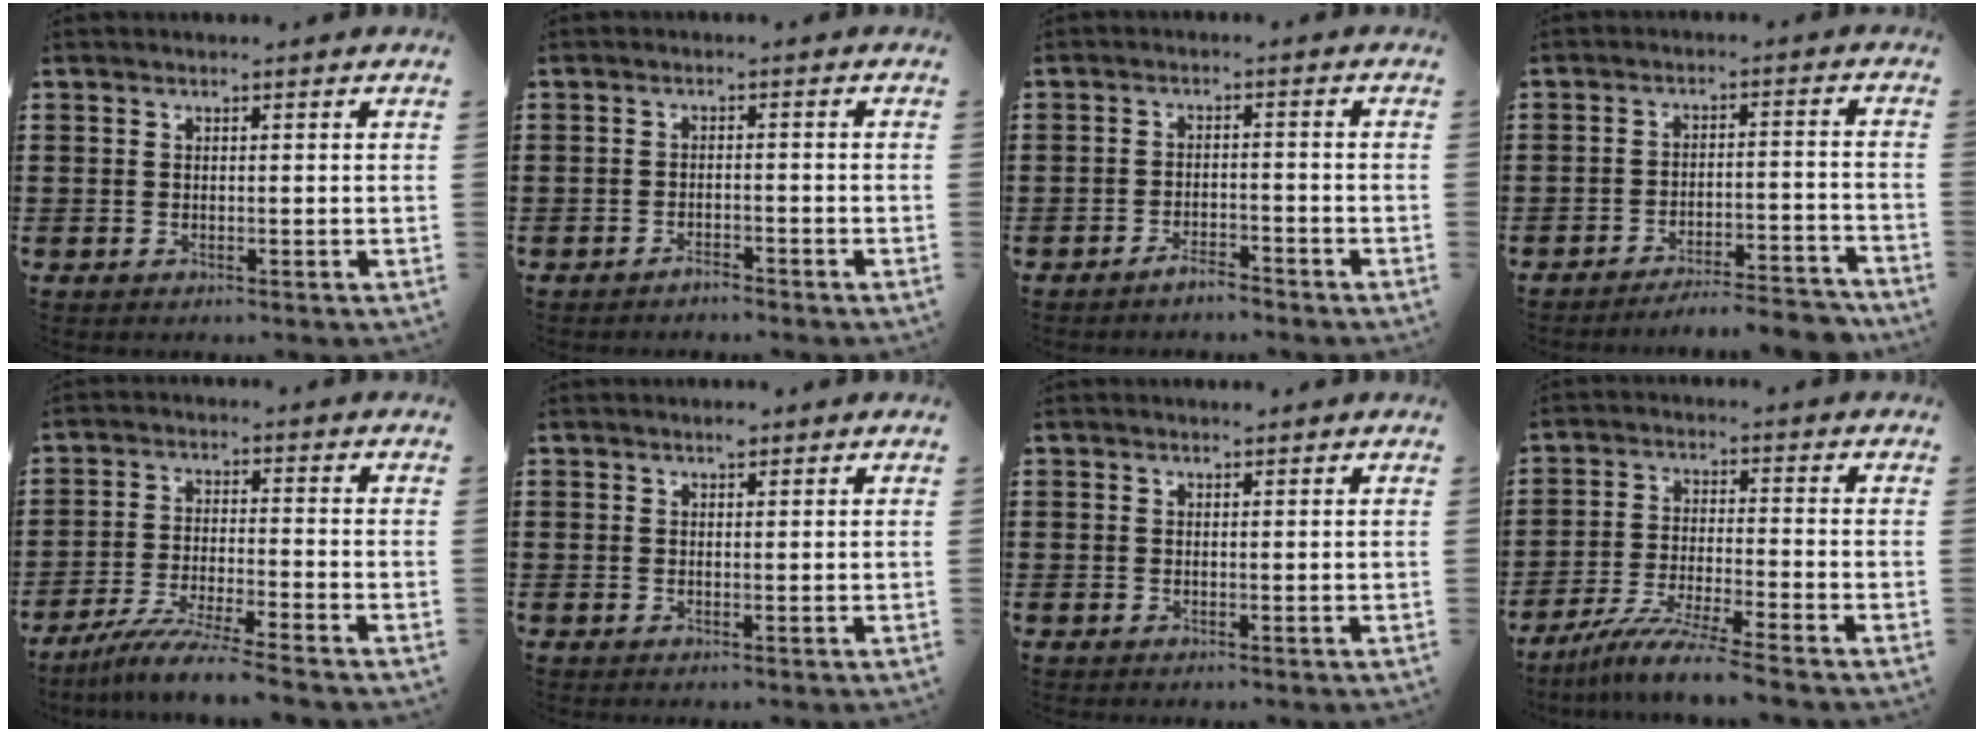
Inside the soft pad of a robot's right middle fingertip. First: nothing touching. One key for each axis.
{"total": 1.5, "fx": -1.5, "fy": 0.1, "fz": 0.4, "tx": -0.013, "ty": -0.001, "tz": -0.028}
{"total": 2.6, "fx": -2.5, "fy": 0.2, "fz": 0.9, "tx": -0.018, "ty": 0.002, "tz": -0.048}
{"total": 4.9, "fx": -4.7, "fy": -0.1, "fz": 1.4, "tx": -0.025, "ty": -0.006, "tz": -0.093}
{"total": 6.3, "fx": -5.6, "fy": -0.6, "fz": 2.8, "tx": -0.062, "ty": -0.022, "tz": -0.108}
{"total": 1.1, "fx": 0.7, "fy": 0.6, "fz": 0.5, "tx": -0.004, "ty": 0.001, "tz": 0.010}
{"total": 0.0}
{"total": 7.0, "fx": -6.1, "fy": -0.7, "fz": 3.3, "tx": -0.069, "ty": -0.021, "tz": -0.117}